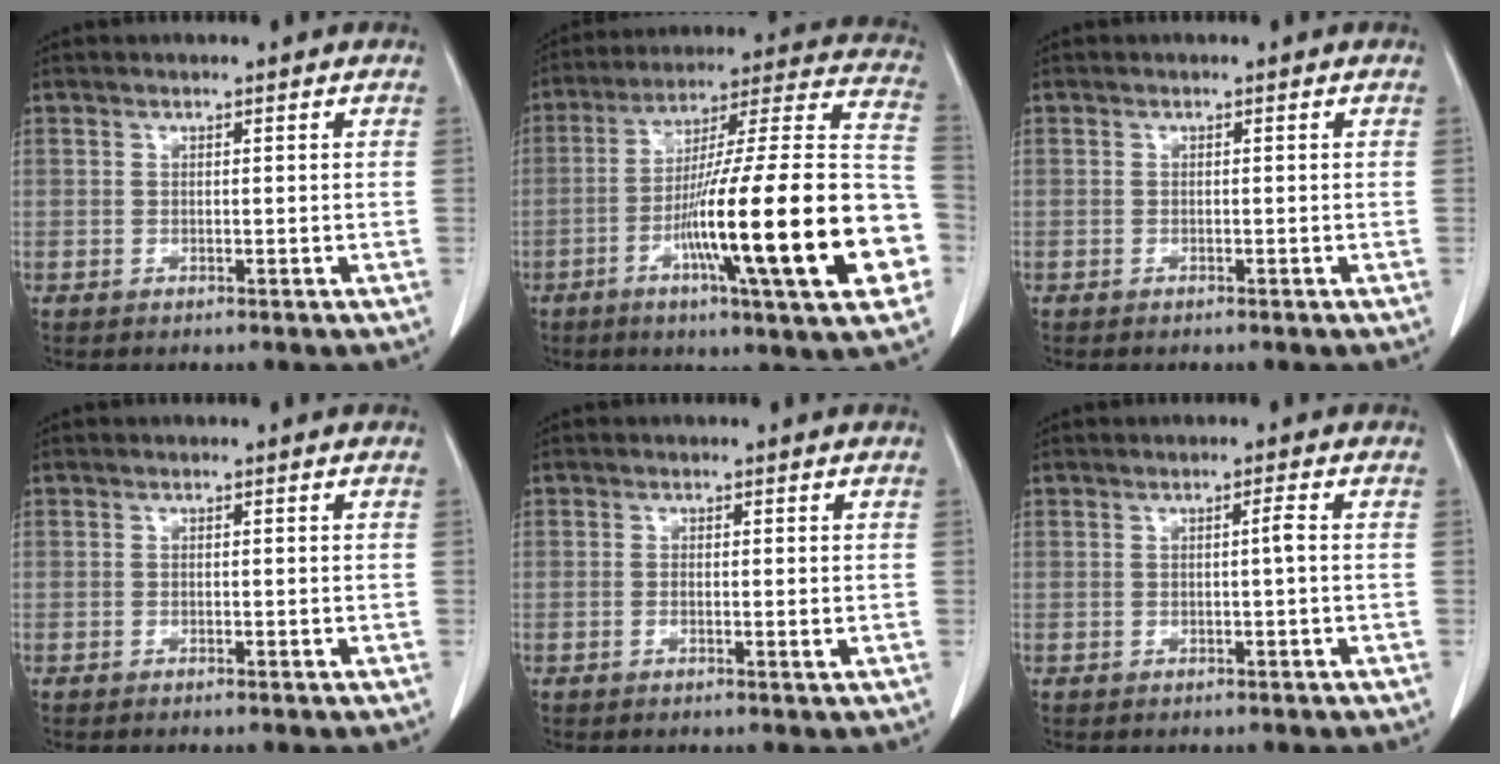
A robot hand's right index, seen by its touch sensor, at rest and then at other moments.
{"total": 28.0, "force": [-8.0, 1.6, 26.8], "torque": [-0.343, -0.004, -0.134]}
{"total": 0.0}
{"total": 0.0}
{"total": 1.1, "force": [-0.1, 0.2, 1.1], "torque": [-0.018, -0.003, -0.002]}
{"total": 1.1, "force": [0.0, -0.2, 1.1], "torque": [-0.018, 0.002, -0.001]}